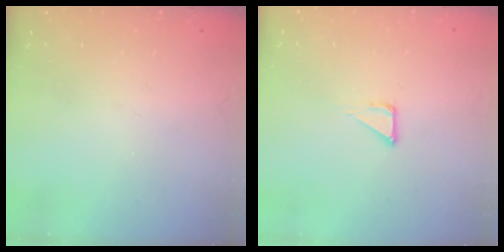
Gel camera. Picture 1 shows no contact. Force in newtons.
{"total": 3.5, "press": 3.5, "slide": 0.2}